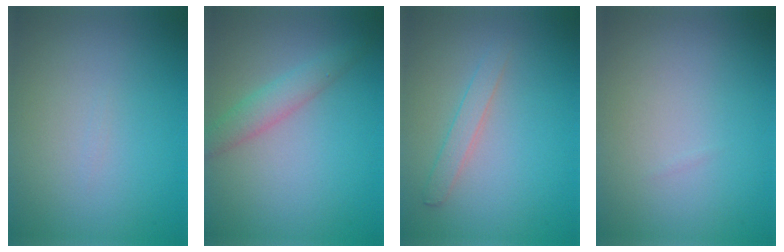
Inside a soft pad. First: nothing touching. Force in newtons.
{"total": 2.3, "press": 2.3, "slide": 0.0}
{"total": 1.7, "press": 1.7, "slide": 0.1}
{"total": 0.0}